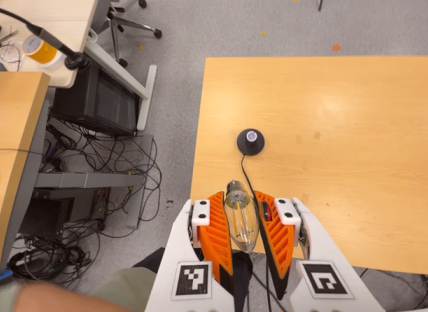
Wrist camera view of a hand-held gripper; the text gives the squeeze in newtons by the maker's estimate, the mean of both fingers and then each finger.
{"total": 19.6, "left": 21.3, "right": 17.9}